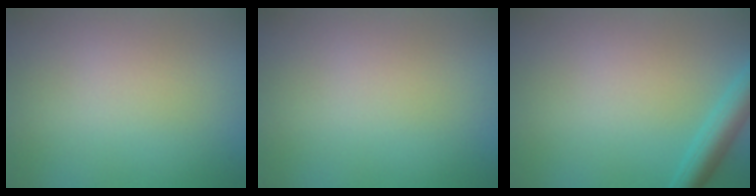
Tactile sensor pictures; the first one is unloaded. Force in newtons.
{"total": 0.0}
{"total": 3.1, "press": 3.1, "slide": 0.2}